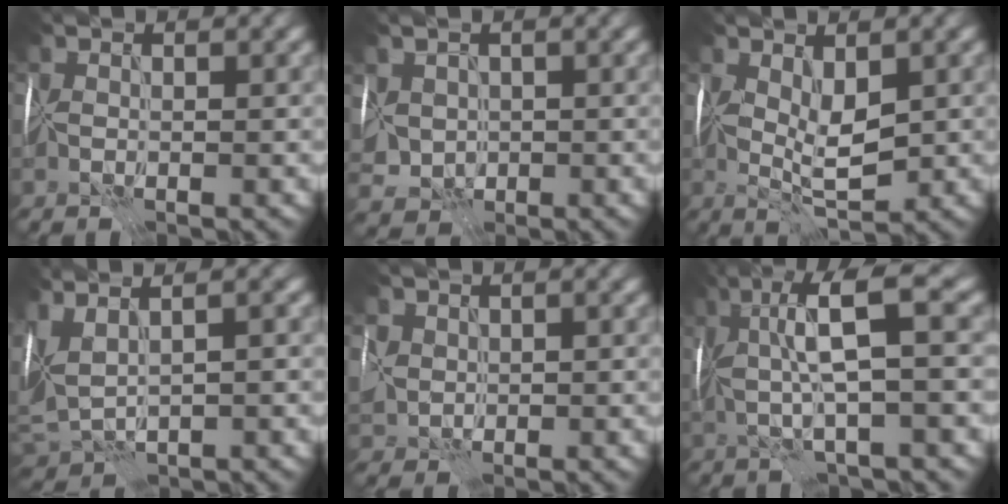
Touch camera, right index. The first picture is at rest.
{"total": 3.0, "force": [0.5, 2.6, 1.3], "torque": [-0.032, 0.001, 0.015]}
{"total": 4.1, "force": [0.6, 1.9, 3.6], "torque": [-0.071, -0.004, 0.015]}
{"total": 5.3, "force": [0.0, 2.3, 4.7], "torque": [-0.094, 0.005, 0.012]}
{"total": 4.4, "force": [0.5, 3.7, 2.2], "torque": [-0.052, 0.012, 0.006]}
{"total": 6.9, "force": [1.6, 1.1, 6.6], "torque": [-0.127, 0.013, 0.025]}